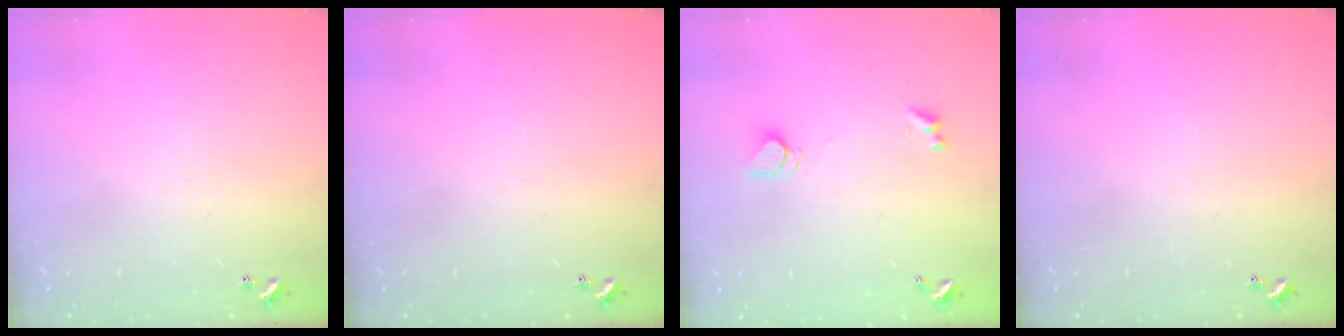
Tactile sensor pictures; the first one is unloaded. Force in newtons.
{"total": 0.0}
{"total": 2.5, "press": 2.4, "slide": 0.6}
{"total": 0.0}